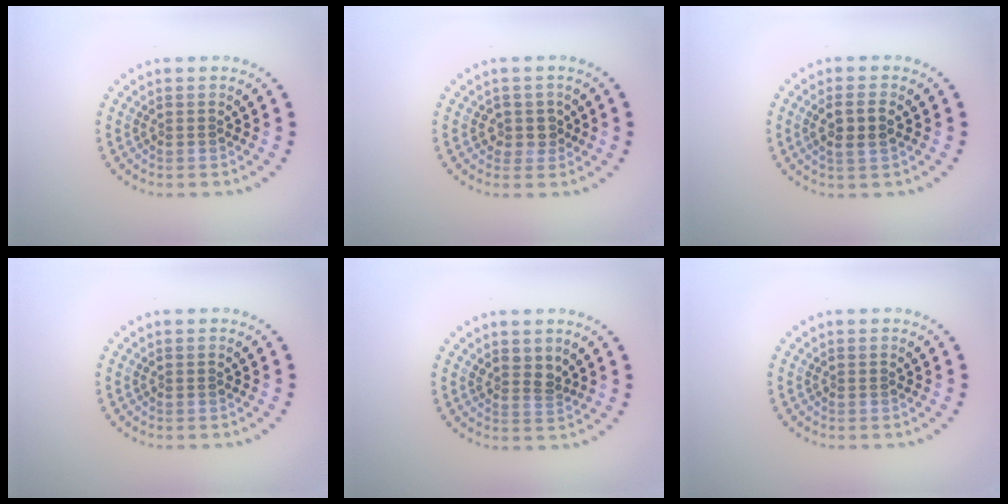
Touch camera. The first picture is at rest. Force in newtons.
{"total": 1.9, "press": 1.5, "slide": 1.2}
{"total": 2.3, "press": 2.2, "slide": 0.9}
{"total": 0.0}
{"total": 1.4, "press": 1.1, "slide": 0.9}
{"total": 0.0}